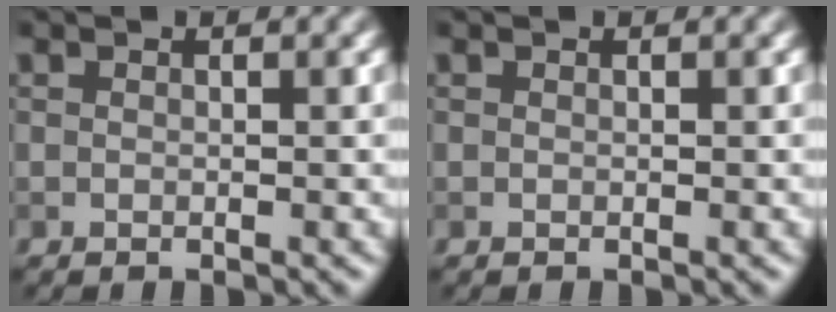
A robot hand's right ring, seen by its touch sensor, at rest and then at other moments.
{"total": 0.0}